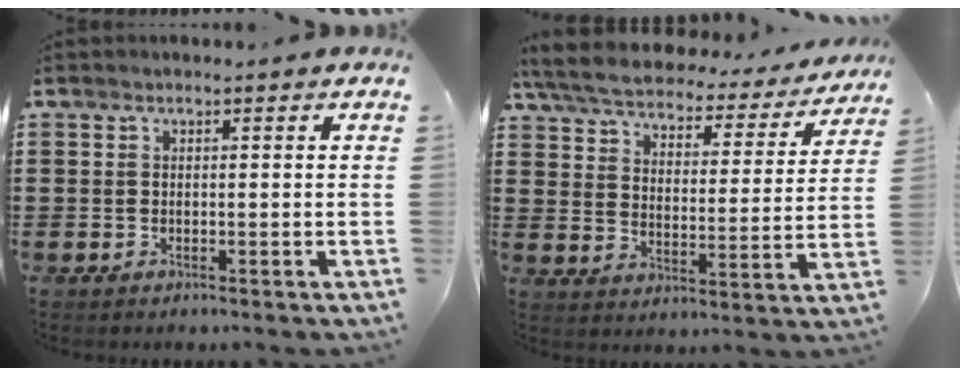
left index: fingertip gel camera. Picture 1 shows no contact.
{"total": 4.8, "force": [4.5, 0.7, 1.6], "torque": [-0.054, -0.028, 0.072]}